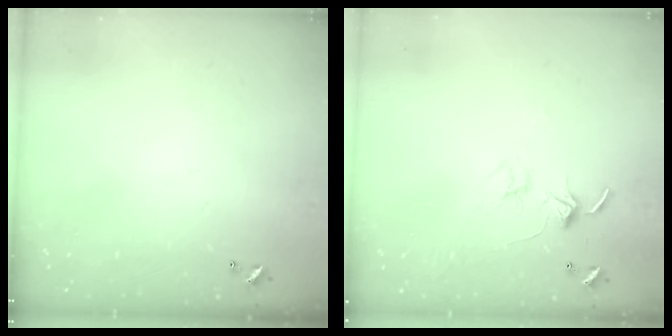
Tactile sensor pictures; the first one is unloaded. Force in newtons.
{"total": 2.8, "press": 2.8, "slide": 0.2}